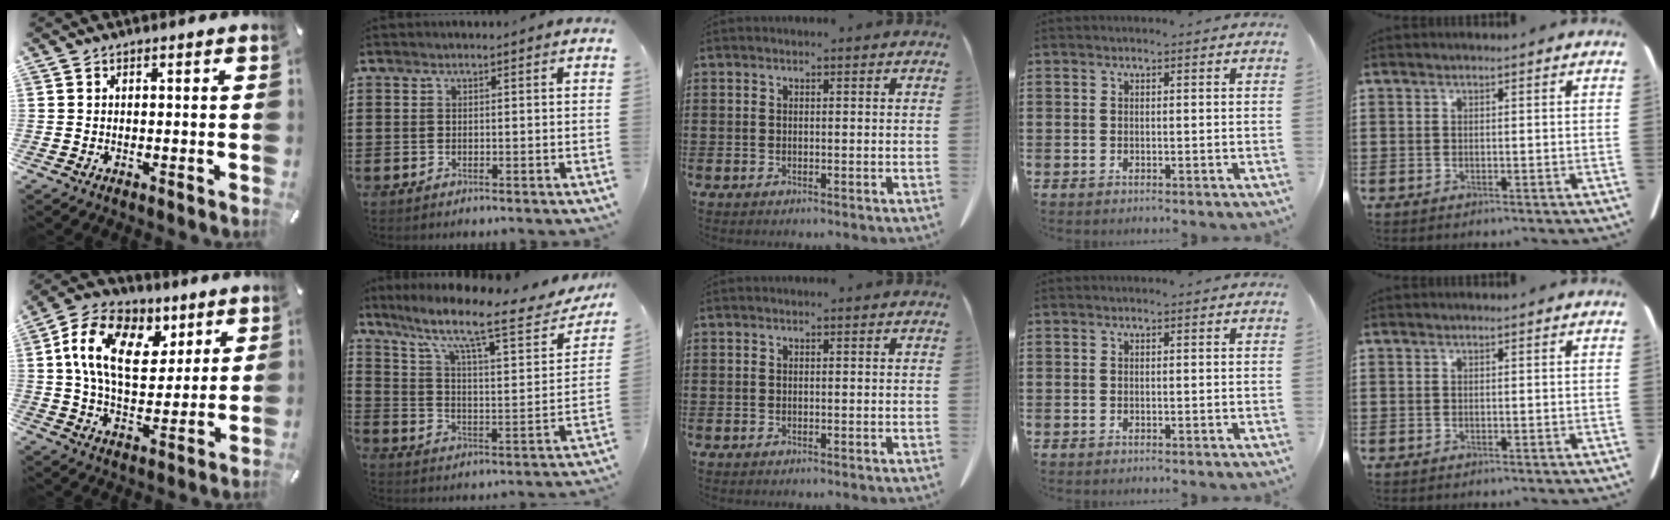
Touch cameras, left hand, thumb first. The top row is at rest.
{"thumb": {"total": 16.3, "force": [5.8, 10.8, 10.7], "torque": [-0.196, -0.003, 0.111]}, "index": {"total": 11.8, "force": [8.5, 1.7, 8.1], "torque": [-0.159, -0.055, 0.131]}}